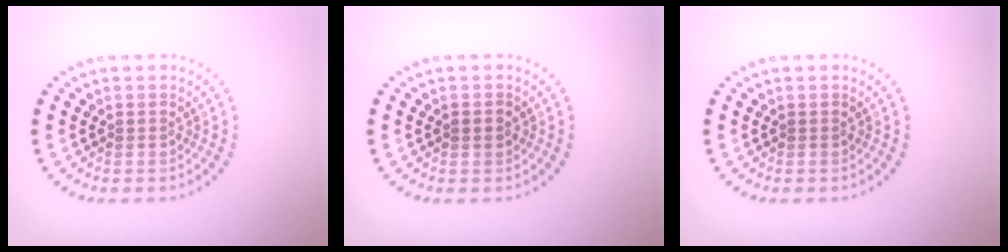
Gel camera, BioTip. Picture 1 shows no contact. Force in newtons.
{"total": 1.2, "press": 1.1, "slide": 0.1}
{"total": 0.0}